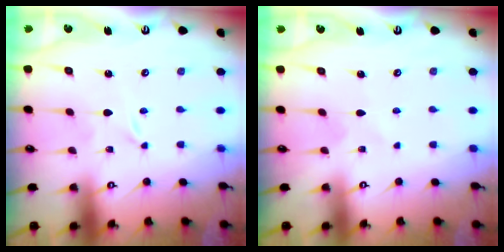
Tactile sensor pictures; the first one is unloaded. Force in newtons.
{"total": 2.7, "press": 2.7, "slide": 0.3}